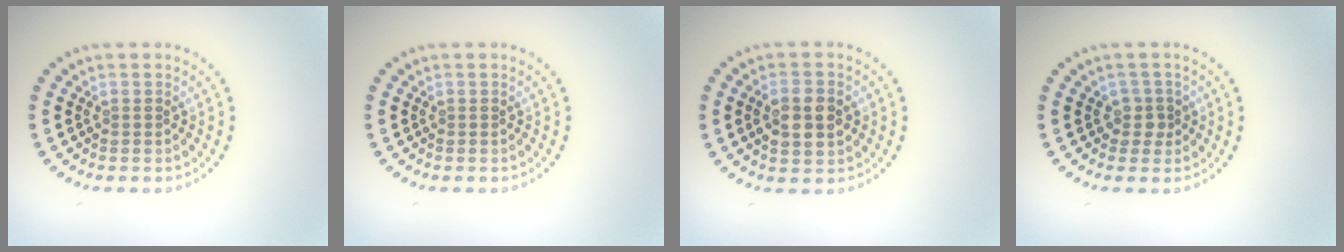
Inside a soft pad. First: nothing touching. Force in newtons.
{"total": 0.0}
{"total": 3.8, "press": 3.8, "slide": 0.2}
{"total": 1.7, "press": 1.4, "slide": 0.9}